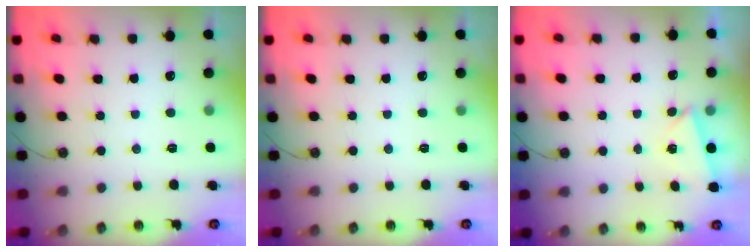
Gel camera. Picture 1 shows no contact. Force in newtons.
{"total": 0.0}
{"total": 2.6, "press": 1.9, "slide": 1.8}